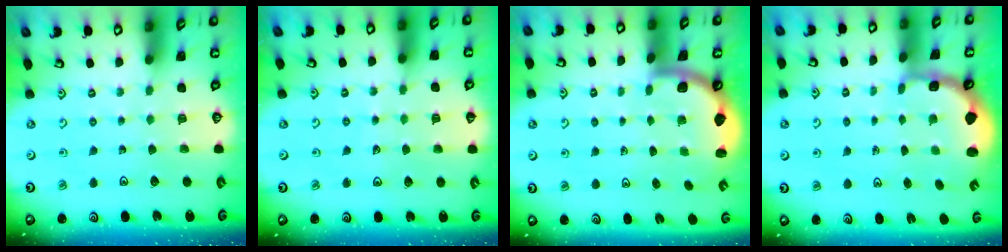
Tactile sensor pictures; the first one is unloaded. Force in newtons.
{"total": 3.3, "press": 2.6, "slide": 2.0}
{"total": 1.6, "press": 1.6, "slide": 0.1}
{"total": 2.2, "press": 1.9, "slide": 1.1}